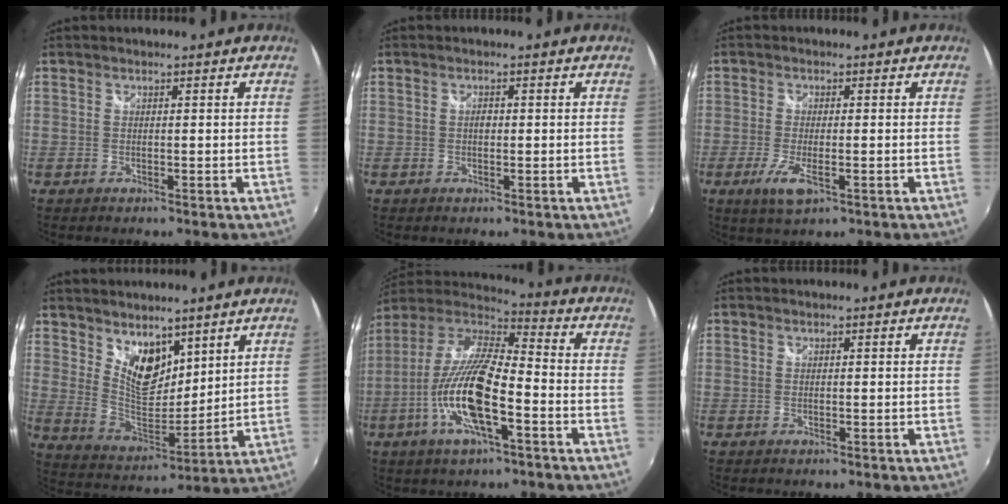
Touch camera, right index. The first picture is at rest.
{"total": 0.9, "force": [-0.1, 0.6, 0.6], "torque": [-0.011, 0.003, -0.003]}
{"total": 5.5, "force": [-2.4, 1.6, 4.7], "torque": [-0.102, -0.015, -0.042]}
{"total": 10.4, "force": [6.8, 5.5, 5.6], "torque": [-0.090, -0.006, 0.134]}
{"total": 17.5, "force": [-6.6, 4.7, 15.5], "torque": [-0.305, -0.017, -0.132]}
{"total": 0.0}